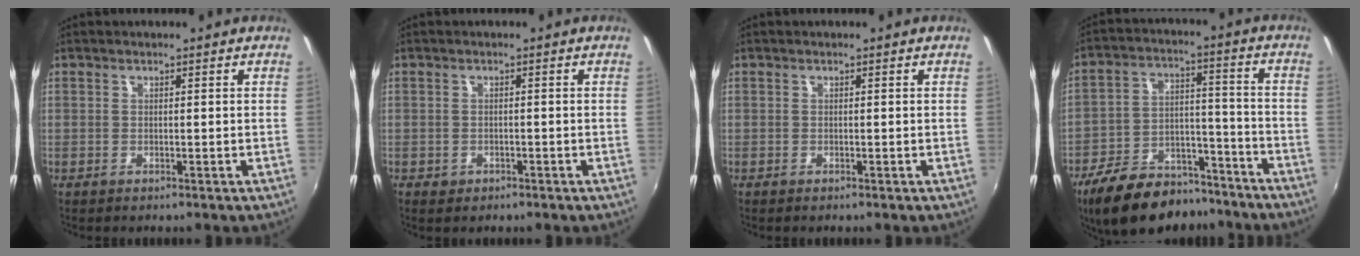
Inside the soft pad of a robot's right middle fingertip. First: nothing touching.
{"total": 1.8, "force": [-1.0, 1.3, 0.7], "torque": [-0.016, -0.004, -0.015]}
{"total": 0.0}
{"total": 19.0, "force": [-14.5, 8.8, 8.5], "torque": [-0.177, 0.017, -0.213]}